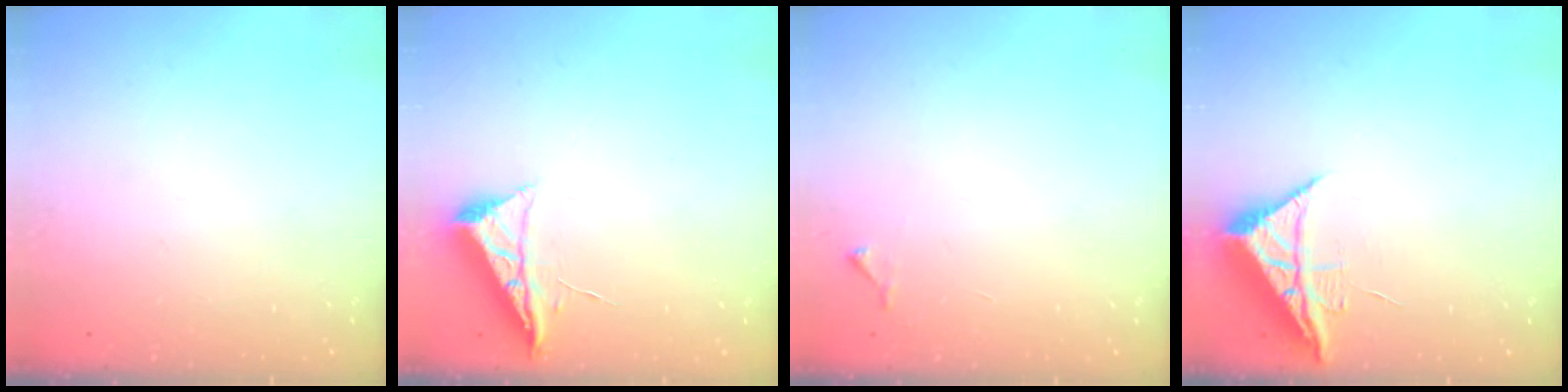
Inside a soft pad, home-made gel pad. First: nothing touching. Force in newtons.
{"total": 6.5, "press": 6.5, "slide": 0.8}
{"total": 4.4, "press": 4.4, "slide": 0.7}
{"total": 7.7, "press": 7.7, "slide": 0.4}